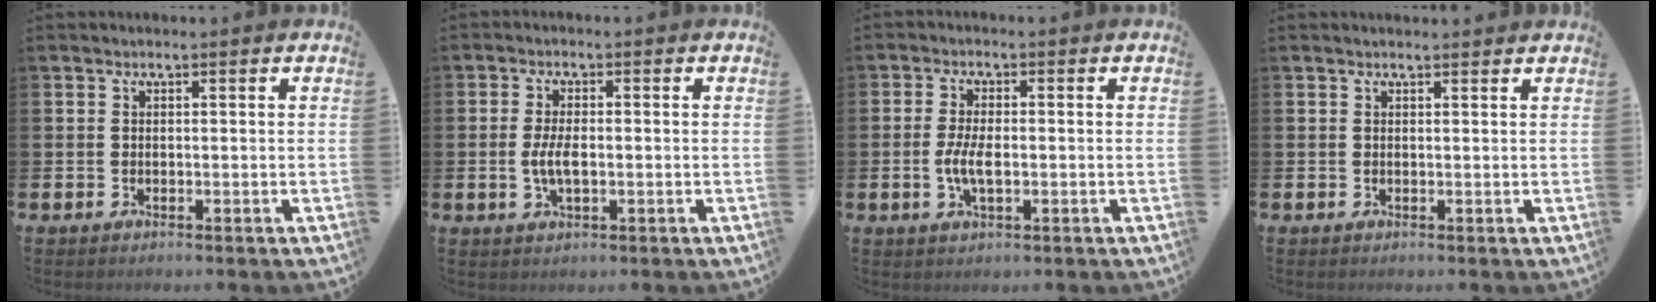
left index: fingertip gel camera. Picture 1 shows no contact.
{"total": 3.6, "force": [-0.3, 1.5, 3.2], "torque": [-0.060, -0.001, -0.010]}
{"total": 3.9, "force": [-0.6, 1.6, 3.5], "torque": [-0.062, -0.002, -0.014]}
{"total": 0.8, "force": [0.7, 0.0, 0.2], "torque": [0.007, -0.004, 0.011]}